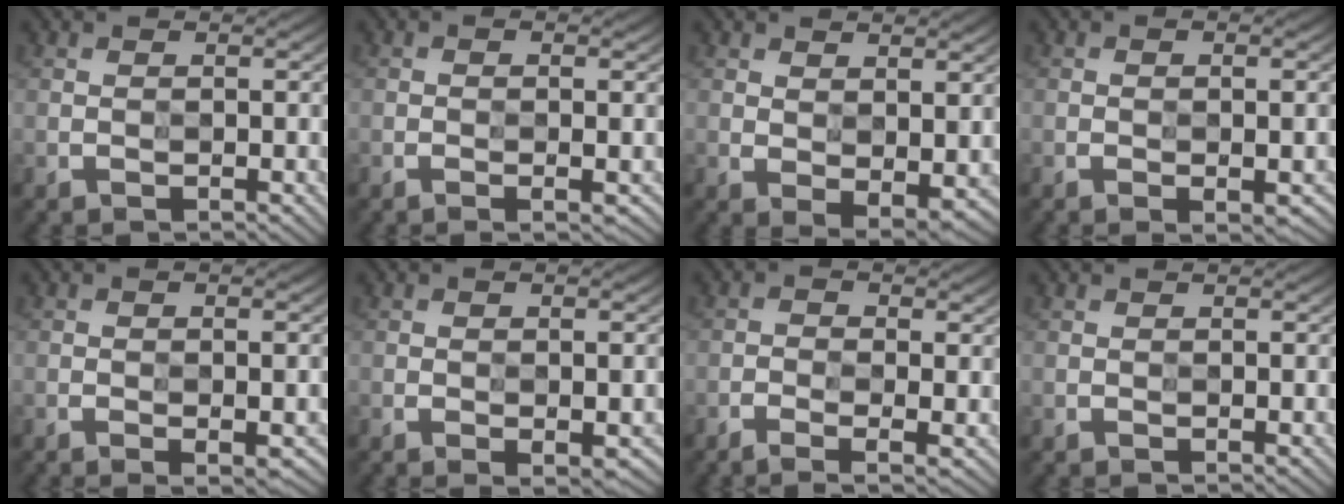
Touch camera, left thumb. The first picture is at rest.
{"total": 1.9, "force": [-0.8, 0.2, 1.8], "torque": [-0.029, -0.003, -0.012]}
{"total": 4.3, "force": [1.5, 2.8, 3.0], "torque": [-0.051, -0.008, 0.034]}
{"total": 2.6, "force": [-1.3, 0.7, 2.2], "torque": [-0.033, -0.005, -0.017]}
{"total": 3.3, "force": [-1.8, 0.9, 2.7], "torque": [-0.040, -0.006, -0.021]}
{"total": 2.9, "force": [-1.4, 1.1, 2.3], "torque": [-0.035, -0.006, -0.018]}
{"total": 4.1, "force": [-2.0, 1.6, 3.1], "torque": [-0.053, -0.005, -0.038]}
{"total": 0.0}